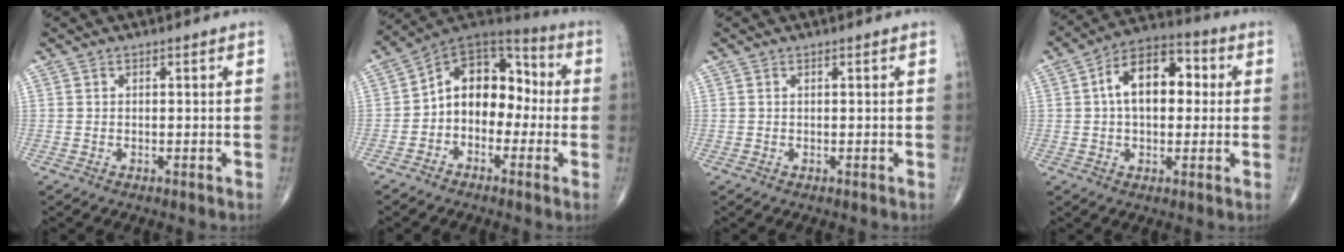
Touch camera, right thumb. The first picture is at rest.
{"total": 13.1, "force": [-1.5, 9.3, 9.1], "torque": [-0.099, 0.053, -0.042]}
{"total": 0.0}
{"total": 13.2, "force": [1.9, 7.9, 10.4], "torque": [-0.149, 0.028, 0.020]}